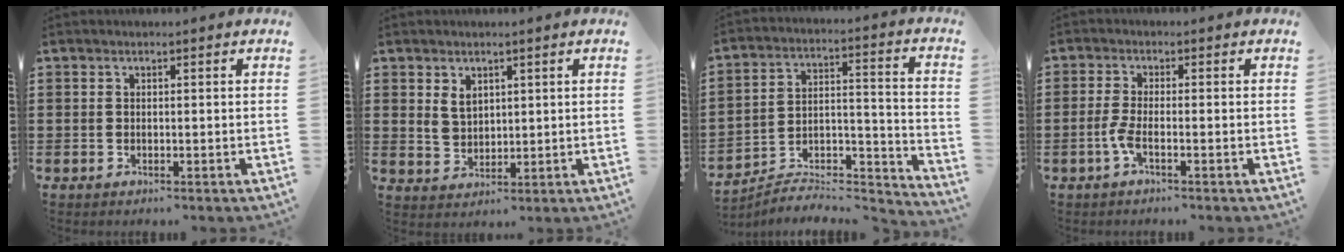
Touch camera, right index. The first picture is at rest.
{"total": 3.2, "force": [1.8, 2.3, 1.4], "torque": [-0.037, 0.010, 0.034]}
{"total": 5.5, "force": [-5.2, 1.5, 0.8], "torque": [-0.010, 0.004, -0.105]}
{"total": 3.0, "force": [-1.4, 0.5, 2.6], "torque": [-0.077, -0.010, -0.035]}